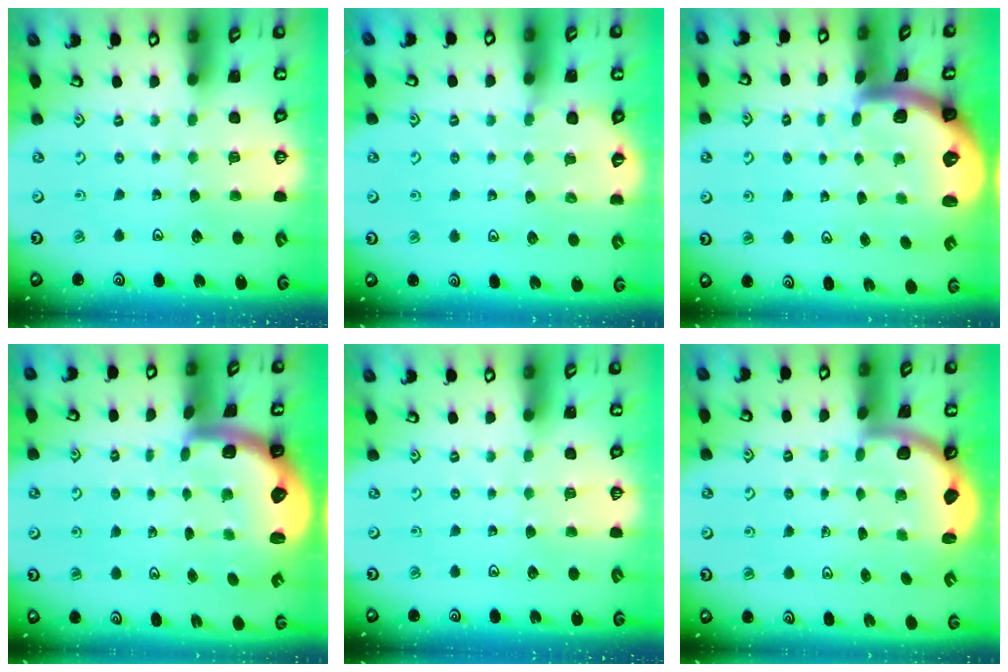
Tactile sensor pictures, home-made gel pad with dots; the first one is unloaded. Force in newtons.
{"total": 5.2, "press": 4.8, "slide": 1.8}
{"total": 2.8, "press": 2.7, "slide": 0.6}
{"total": 2.8, "press": 2.5, "slide": 1.4}
{"total": 0.0}
{"total": 2.5, "press": 2.4, "slide": 0.7}